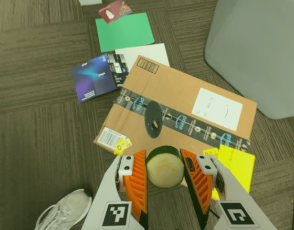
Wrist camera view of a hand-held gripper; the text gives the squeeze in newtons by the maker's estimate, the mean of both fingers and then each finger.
{"total": 10.4, "left": 10.8, "right": 9.9}